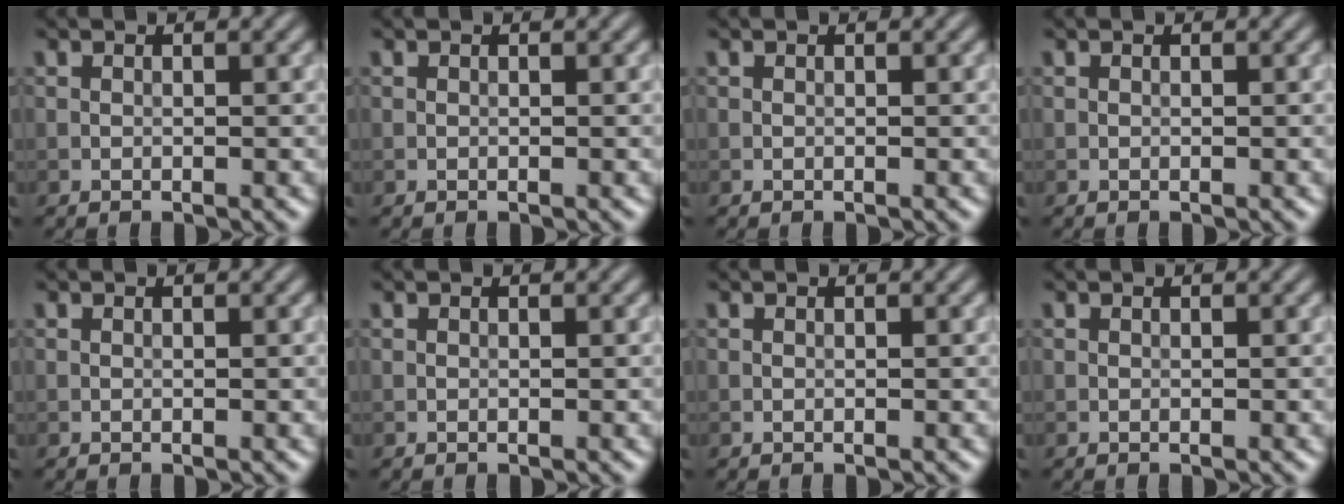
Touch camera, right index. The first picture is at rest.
{"total": 0.0}
{"total": 0.0}
{"total": 0.0}
{"total": 0.0}
{"total": 0.0}
{"total": 0.0}
{"total": 0.0}